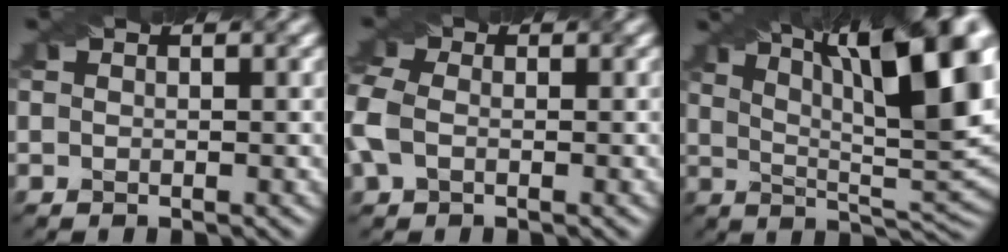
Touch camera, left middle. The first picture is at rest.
{"total": 4.0, "force": [-0.5, 2.9, 2.7], "torque": [-0.075, 0.006, -0.022]}
{"total": 15.5, "force": [7.1, 4.8, 12.9], "torque": [-0.178, 0.019, 0.113]}